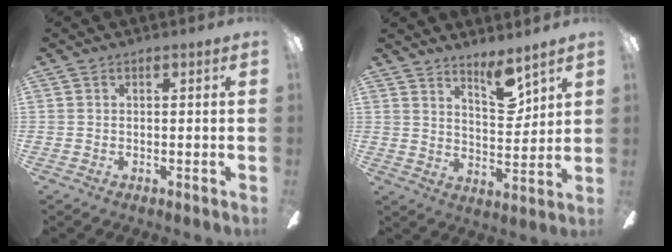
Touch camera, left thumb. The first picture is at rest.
{"total": 8.6, "force": [6.3, 2.9, 5.1], "torque": [-0.069, -0.038, 0.106]}